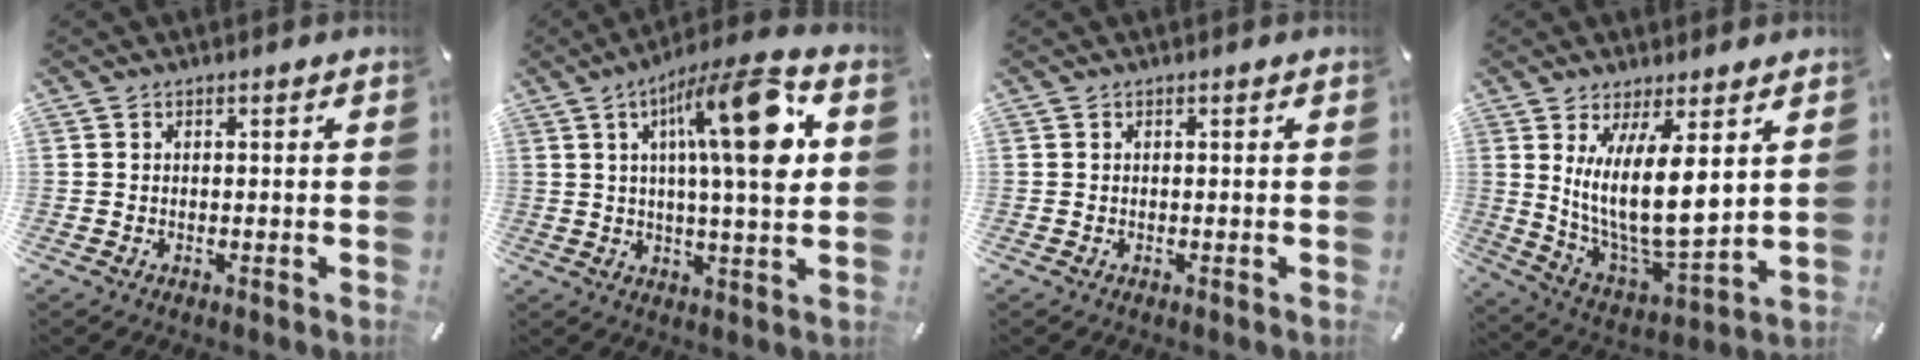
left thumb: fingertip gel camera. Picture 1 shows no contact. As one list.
[{"total": 19.2, "force": [5.4, 4.6, 17.8], "torque": [-0.283, -0.007, 0.068]}, {"total": 0.0}, {"total": 16.6, "force": [5.2, 6.3, 14.5], "torque": [-0.294, -0.042, 0.090]}]